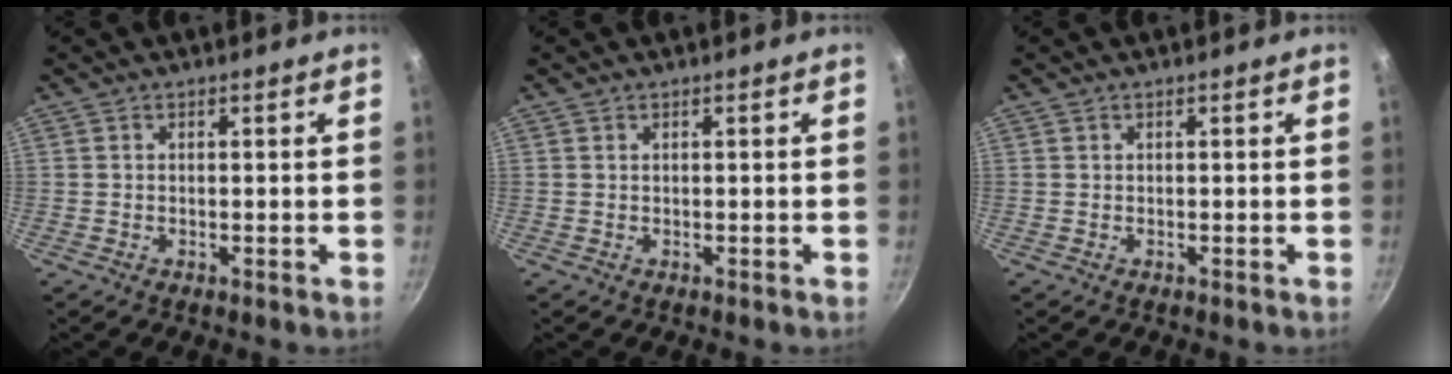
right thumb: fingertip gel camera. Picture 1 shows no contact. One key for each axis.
{"total": 0.0}
{"total": 0.0}